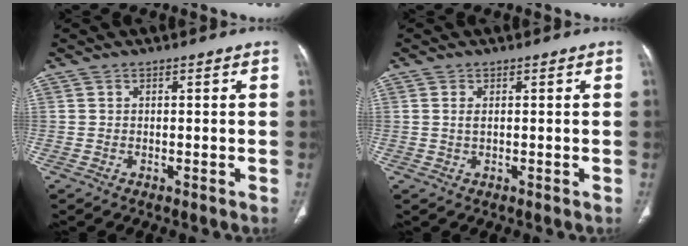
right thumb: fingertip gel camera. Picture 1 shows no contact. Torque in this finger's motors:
{"motor_torque": [-0.51, 0.32, -0.12, 0.62, 0.03]}